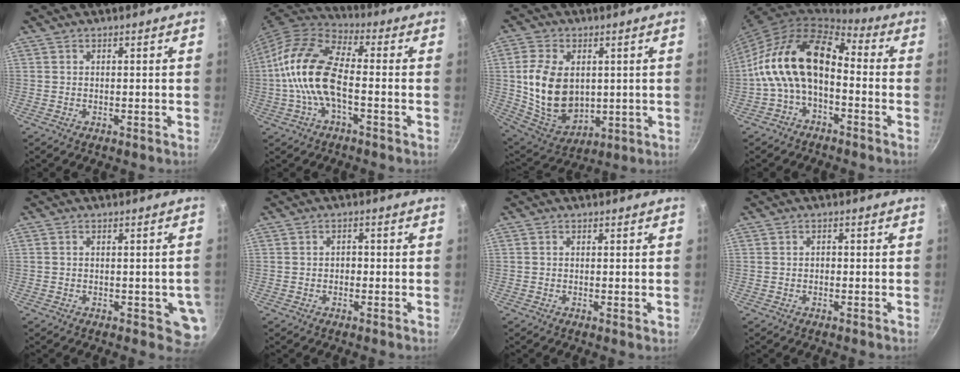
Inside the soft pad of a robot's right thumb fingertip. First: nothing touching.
{"total": 15.1, "force": [-2.0, 7.0, 13.2], "torque": [-0.254, 0.036, -0.058]}
{"total": 15.7, "force": [1.7, 11.0, 11.0], "torque": [-0.184, -0.019, 0.051]}
{"total": 15.3, "force": [-2.3, 9.1, 12.1], "torque": [-0.206, 0.050, -0.058]}
{"total": 5.7, "force": [-1.1, 2.7, 4.8], "torque": [-0.027, 0.004, -0.013]}
{"total": 1.6, "force": [-0.4, 1.3, 0.9], "torque": [-0.009, 0.007, -0.008]}
{"total": 1.0, "force": [-0.1, 0.2, 1.0], "torque": [-0.015, -0.002, -0.004]}
{"total": 1.0, "force": [-0.3, 0.7, 0.5], "torque": [-0.008, 0.004, -0.006]}